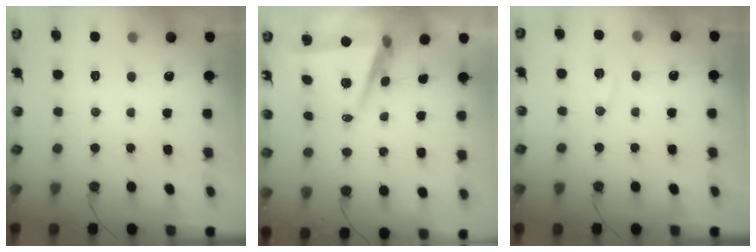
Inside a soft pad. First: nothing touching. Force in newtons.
{"total": 7.2, "press": 5.7, "slide": 4.4}
{"total": 6.3, "press": 6.1, "slide": 1.6}